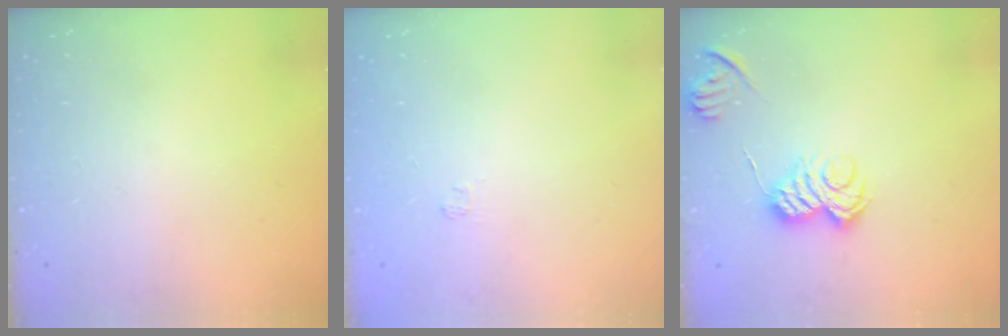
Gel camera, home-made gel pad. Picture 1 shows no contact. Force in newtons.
{"total": 1.7, "press": 1.2, "slide": 1.1}
{"total": 8.5, "press": 8.5, "slide": 0.6}